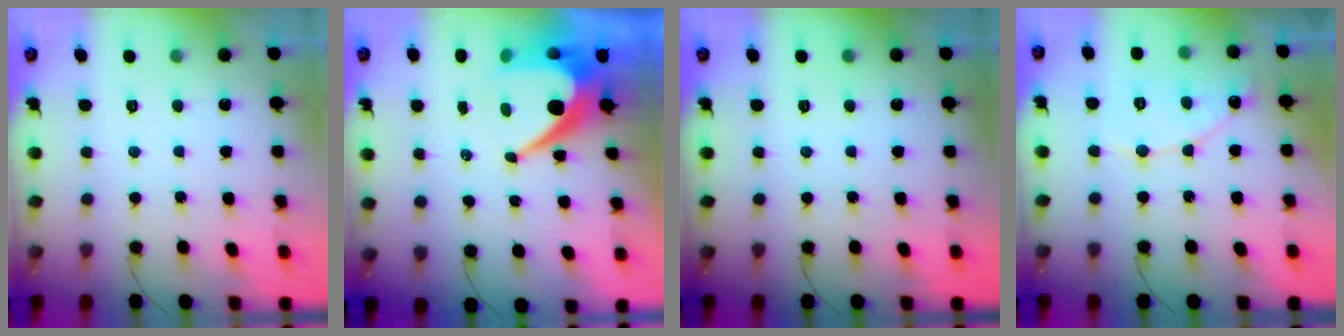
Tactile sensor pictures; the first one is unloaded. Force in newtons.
{"total": 12.5, "press": 12.4, "slide": 1.1}
{"total": 0.0}
{"total": 7.9, "press": 7.9, "slide": 0.8}